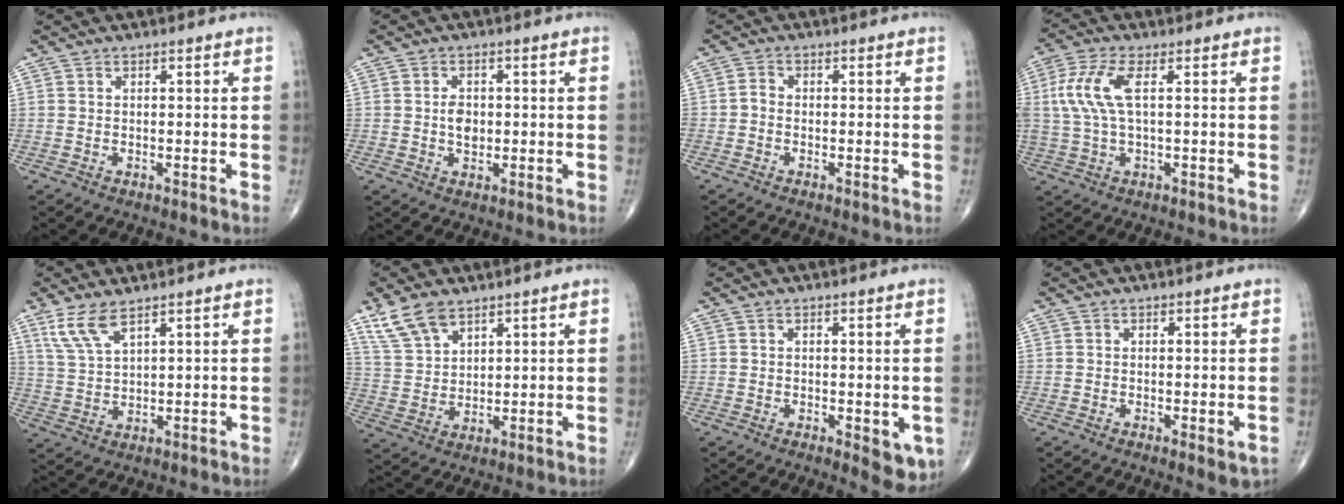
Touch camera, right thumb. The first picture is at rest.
{"total": 3.3, "force": [-0.1, 2.4, 2.4], "torque": [-0.029, 0.002, -0.002]}
{"total": 1.7, "force": [-0.6, 1.2, 1.1], "torque": [-0.017, 0.003, -0.018]}
{"total": 9.0, "force": [1.7, 3.2, 8.3], "torque": [-0.224, 0.016, 0.034]}
{"total": 6.2, "force": [4.2, 1.8, 4.2], "torque": [-0.092, -0.015, 0.092]}
{"total": 7.9, "force": [5.6, 3.9, 4.1], "torque": [-0.074, -0.016, 0.119]}
{"total": 5.4, "force": [-1.4, 2.3, 4.7], "torque": [-0.044, -0.011, -0.014]}
{"total": 2.8, "force": [-0.9, 0.9, 2.5], "torque": [-0.029, -0.005, -0.009]}